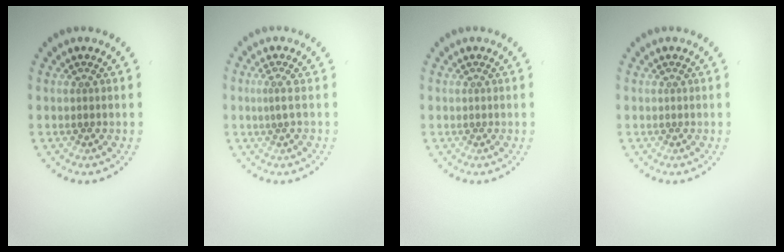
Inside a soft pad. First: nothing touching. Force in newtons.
{"total": 0.9, "press": 0.3, "slide": 0.8}
{"total": 0.0}
{"total": 0.0}